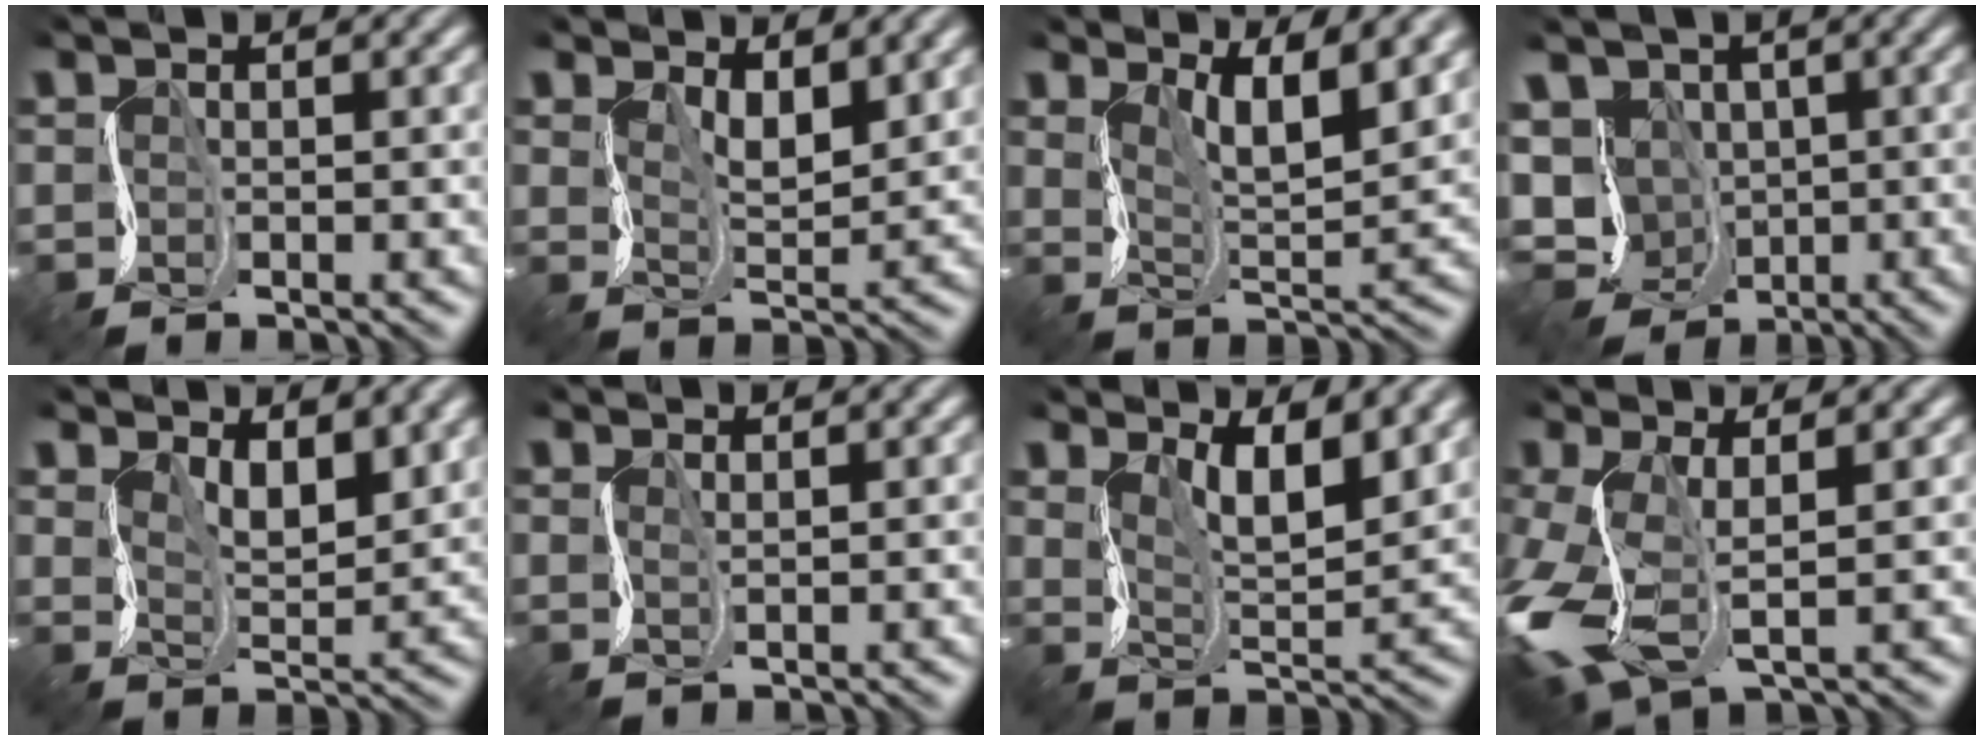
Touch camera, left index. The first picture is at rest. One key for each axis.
{"total": 3.1, "fx": 1.5, "fy": 1.4, "fz": 2.4, "tx": -0.053, "ty": -0.012, "tz": 0.025}
{"total": 6.1, "fx": 3.3, "fy": 1.9, "fz": 4.8, "tx": -0.080, "ty": -0.004, "tz": 0.046}
{"total": 9.4, "fx": -3.3, "fy": 7.4, "fz": 4.7, "tx": -0.071, "ty": -0.018, "tz": -0.069}
{"total": 3.8, "fx": 1.8, "fy": 1.8, "fz": 2.9, "tx": -0.061, "ty": -0.016, "tz": 0.031}
{"total": 0.0}
{"total": 5.8, "fx": 2.8, "fy": 2.1, "fz": 4.6, "tx": -0.076, "ty": -0.007, "tz": 0.038}
{"total": 7.0, "fx": -2.1, "fy": 2.9, "fz": 6.0, "tx": -0.160, "ty": -0.019, "tz": -0.048}